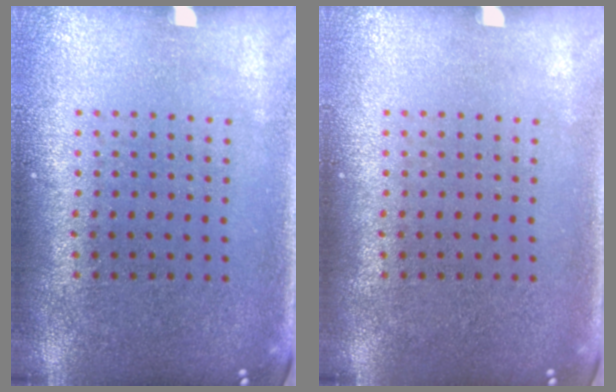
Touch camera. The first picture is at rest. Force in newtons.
{"total": 0.0}